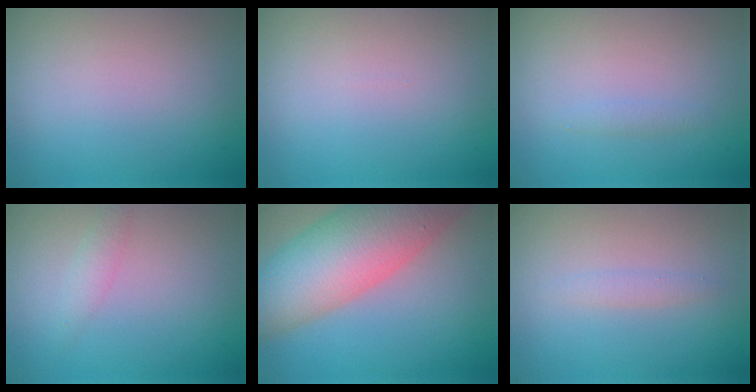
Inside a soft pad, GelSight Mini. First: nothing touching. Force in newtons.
{"total": 0.0}
{"total": 0.7, "press": 0.7, "slide": 0.0}
{"total": 1.3, "press": 1.3, "slide": 0.1}
{"total": 11.5, "press": 11.5, "slide": 0.8}
{"total": 0.9, "press": 0.9, "slide": 0.2}